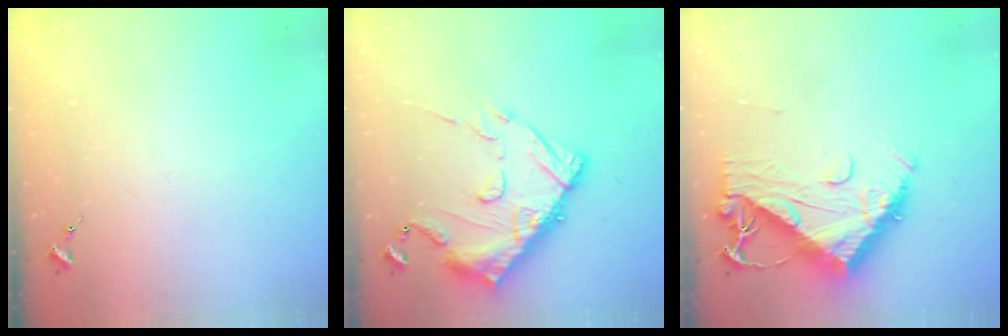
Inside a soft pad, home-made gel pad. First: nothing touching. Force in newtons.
{"total": 17.5, "press": 17.5, "slide": 1.6}
{"total": 12.0, "press": 11.9, "slide": 1.4}